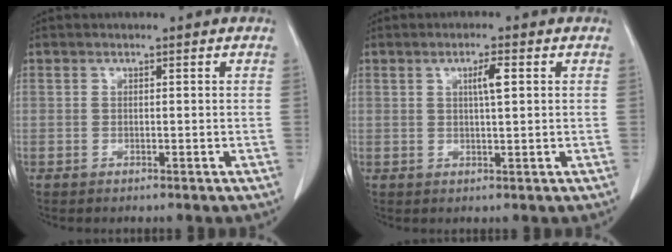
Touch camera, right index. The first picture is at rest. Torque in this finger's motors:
{"motor_torque": [0.09, 0.07, 0.05, 0.03]}